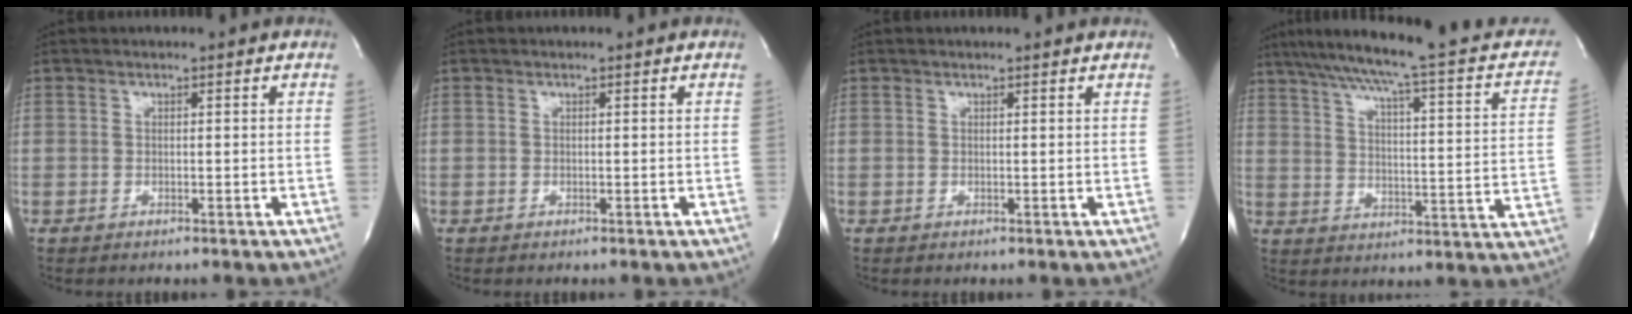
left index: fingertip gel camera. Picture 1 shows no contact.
{"total": 0.0}
{"total": 1.3, "force": [1.2, 0.0, 0.2], "torque": [-0.011, -0.003, 0.008]}
{"total": 23.1, "force": [18.3, 2.9, 13.8], "torque": [-0.206, -0.003, 0.226]}